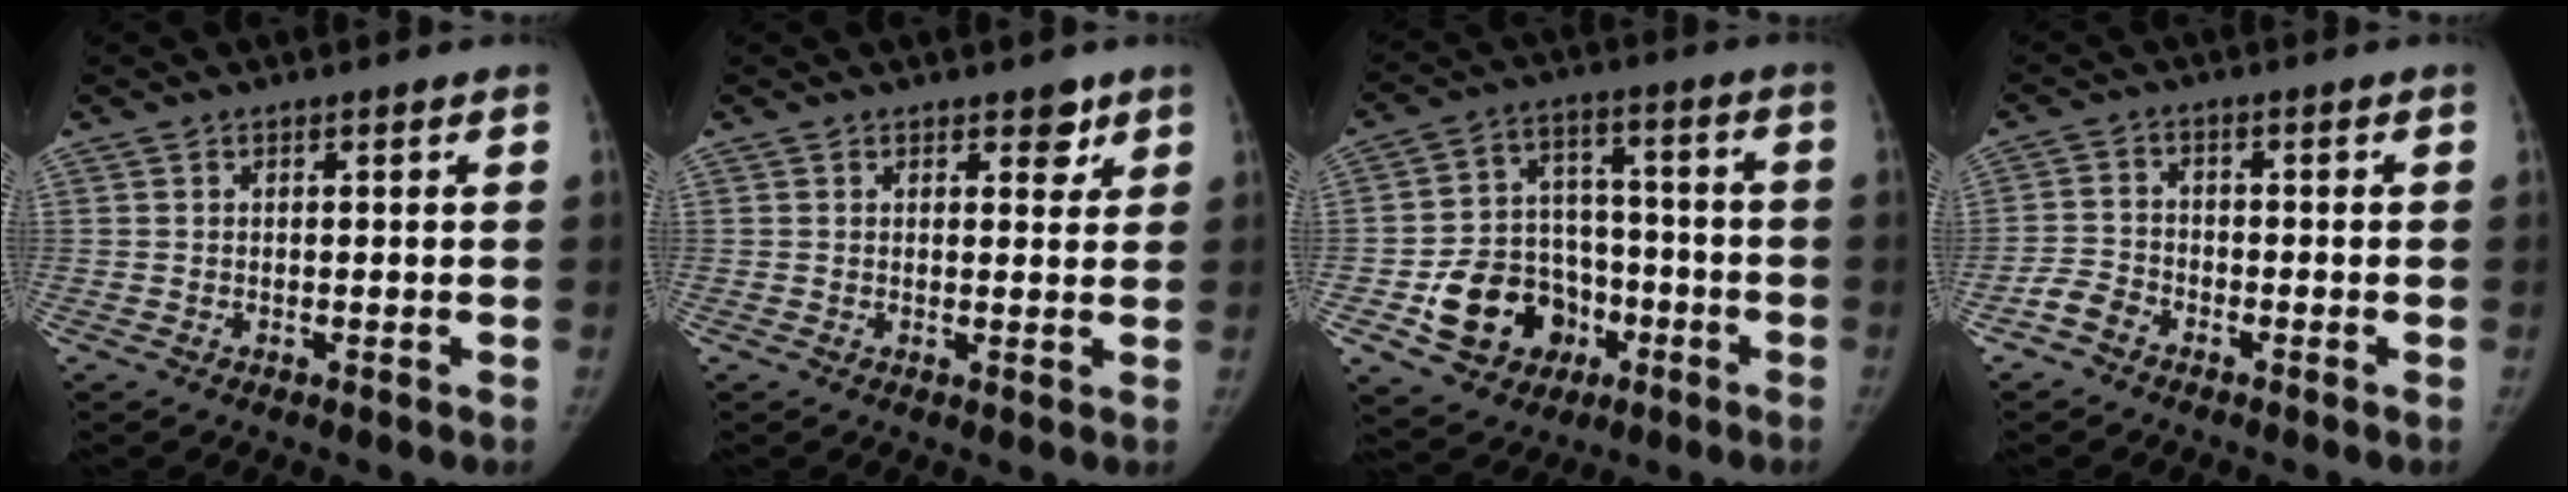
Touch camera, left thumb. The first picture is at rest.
{"total": 2.8, "force": [1.9, 1.6, 1.4], "torque": [0.004, -0.010, 0.024]}
{"total": 15.6, "force": [-5.8, 12.5, 7.3], "torque": [-0.085, 0.048, -0.084]}
{"total": 3.7, "force": [-2.6, 2.3, 1.3], "torque": [-0.023, 0.016, -0.057]}